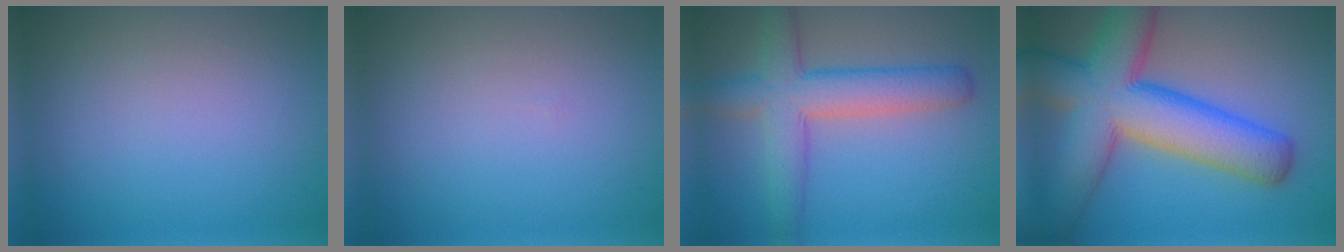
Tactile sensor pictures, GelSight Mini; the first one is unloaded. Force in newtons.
{"total": 0.0}
{"total": 6.4, "press": 6.4, "slide": 0.2}
{"total": 12.6, "press": 12.6, "slide": 0.6}